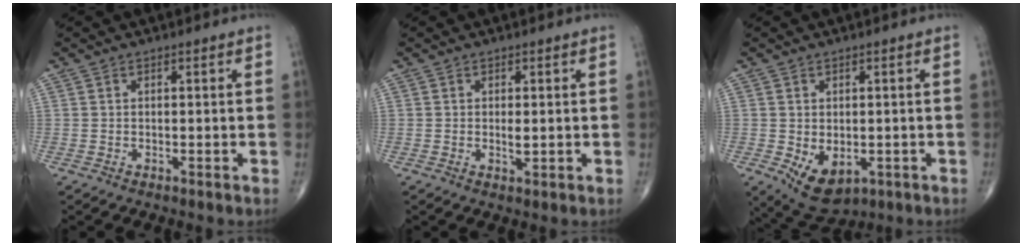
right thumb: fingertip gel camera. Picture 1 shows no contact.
{"total": 1.6, "force": [0.0, 0.5, 1.5], "torque": [-0.026, -0.004, 0.001]}
{"total": 7.6, "force": [-1.9, 4.9, 5.5], "torque": [-0.077, -0.009, -0.012]}